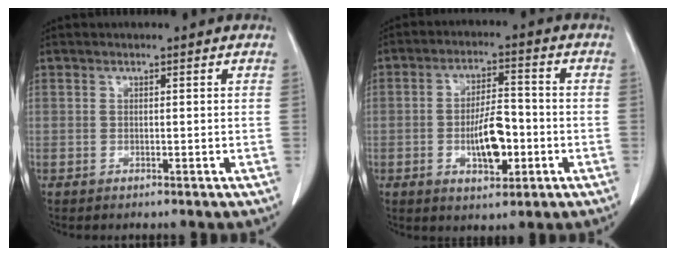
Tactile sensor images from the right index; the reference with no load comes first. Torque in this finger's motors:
{"motor_torque": [0.09, 0.01, 0.14, 0.08]}